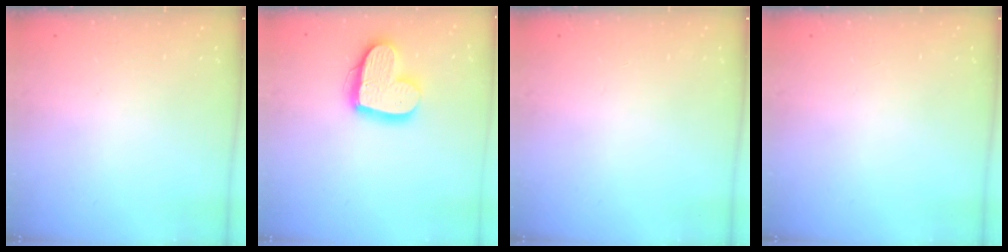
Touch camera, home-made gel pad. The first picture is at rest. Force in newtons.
{"total": 15.6, "press": 15.5, "slide": 1.4}
{"total": 0.0}
{"total": 0.0}